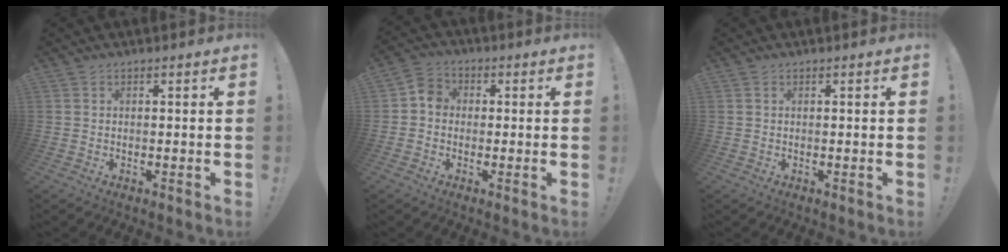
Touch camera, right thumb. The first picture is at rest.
{"total": 4.9, "force": [-0.9, 4.1, 2.4], "torque": [-0.042, 0.021, -0.014]}
{"total": 0.0}